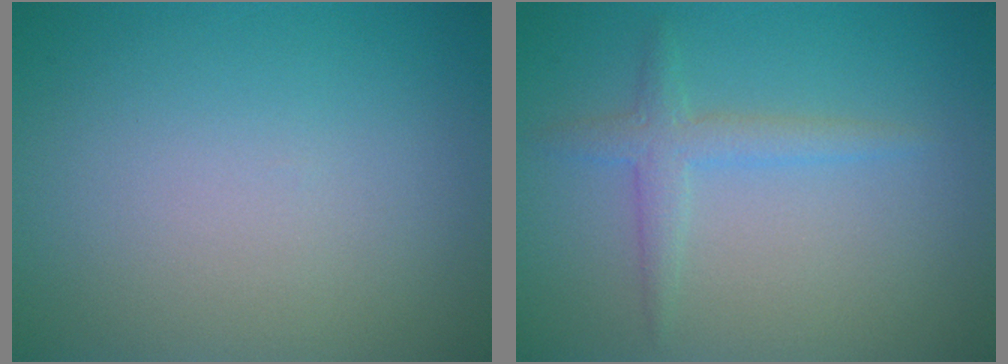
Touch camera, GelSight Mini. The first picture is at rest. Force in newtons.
{"total": 2.1, "press": 2.1, "slide": 0.1}